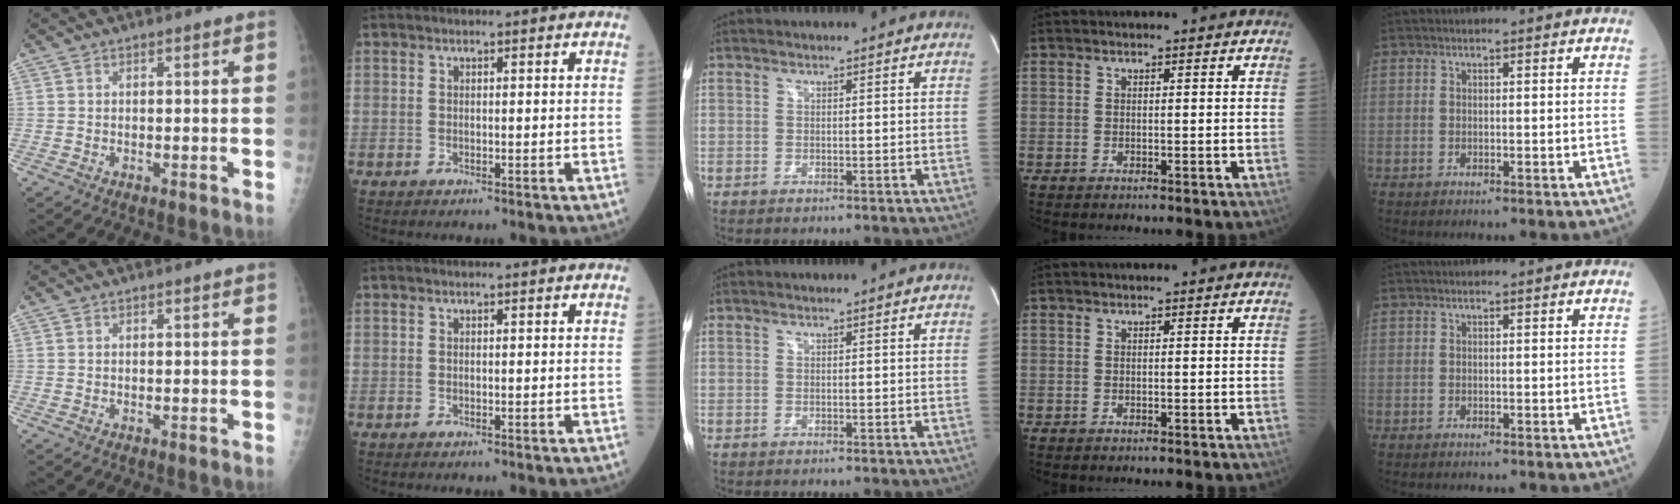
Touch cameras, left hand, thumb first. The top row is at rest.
{}